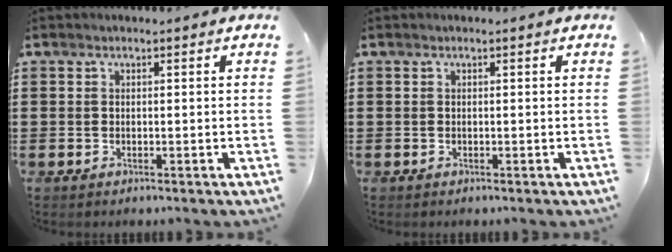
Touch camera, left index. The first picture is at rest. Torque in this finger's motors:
{"motor_torque": [0.00, 0.00, 0.00, 0.00]}